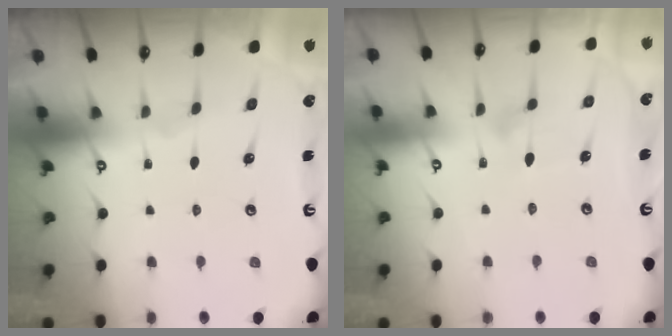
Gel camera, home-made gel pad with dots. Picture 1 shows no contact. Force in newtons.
{"total": 6.5, "press": 6.5, "slide": 0.3}